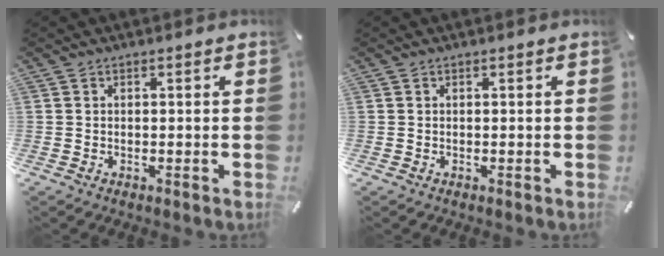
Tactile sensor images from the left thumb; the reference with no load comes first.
{"total": 0.0}